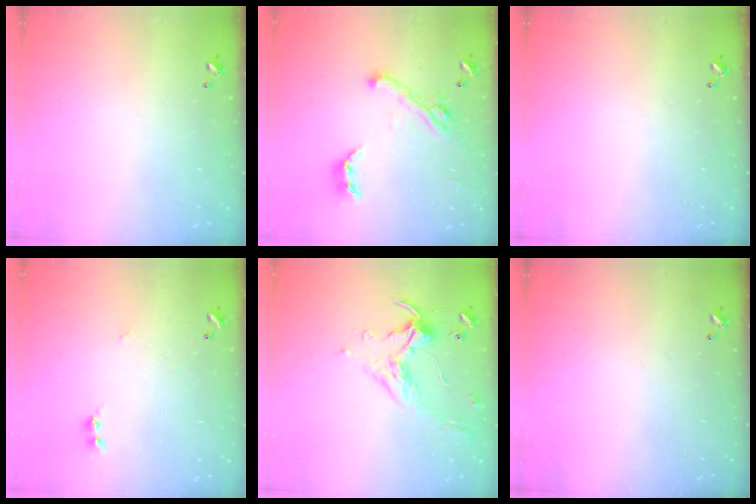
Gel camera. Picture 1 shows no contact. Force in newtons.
{"total": 7.2, "press": 7.1, "slide": 1.1}
{"total": 0.0}
{"total": 1.6, "press": 1.5, "slide": 0.5}
{"total": 0.7, "press": 0.6, "slide": 0.4}
{"total": 0.0}